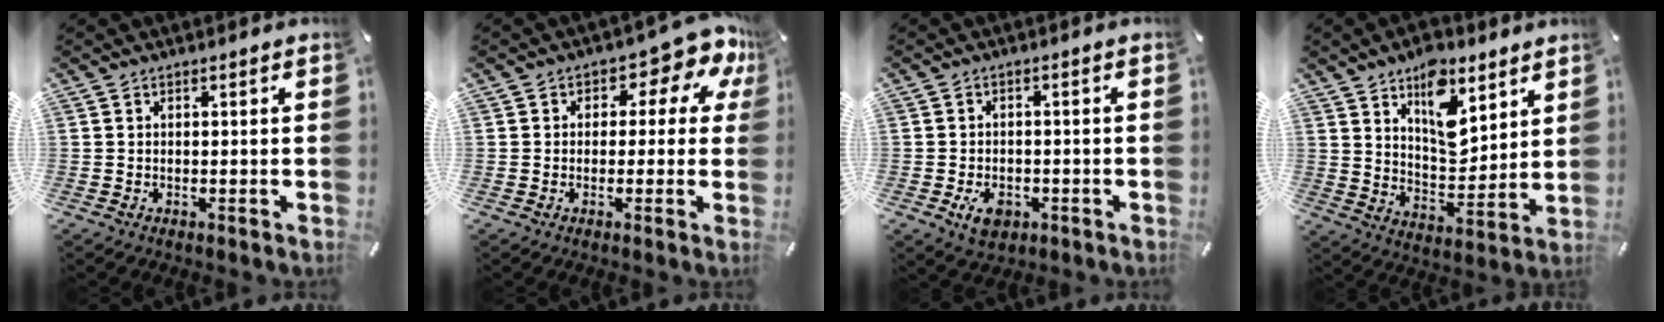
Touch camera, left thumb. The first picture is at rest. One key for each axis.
{"total": 8.7, "fx": 3.1, "fy": 4.9, "fz": 6.4, "tx": -0.078, "ty": -0.023, "tz": 0.050}
{"total": 5.0, "fx": -2.1, "fy": 3.5, "fz": 3.0, "tx": -0.058, "ty": 0.002, "tz": -0.041}
{"total": 14.0, "fx": 8.3, "fy": 7.9, "fz": 8.1, "tx": -0.108, "ty": -0.049, "tz": 0.147}